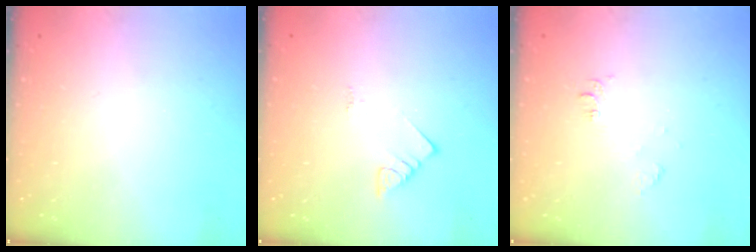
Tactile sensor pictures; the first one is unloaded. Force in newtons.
{"total": 3.6, "press": 3.6, "slide": 0.5}
{"total": 6.3, "press": 6.3, "slide": 0.7}